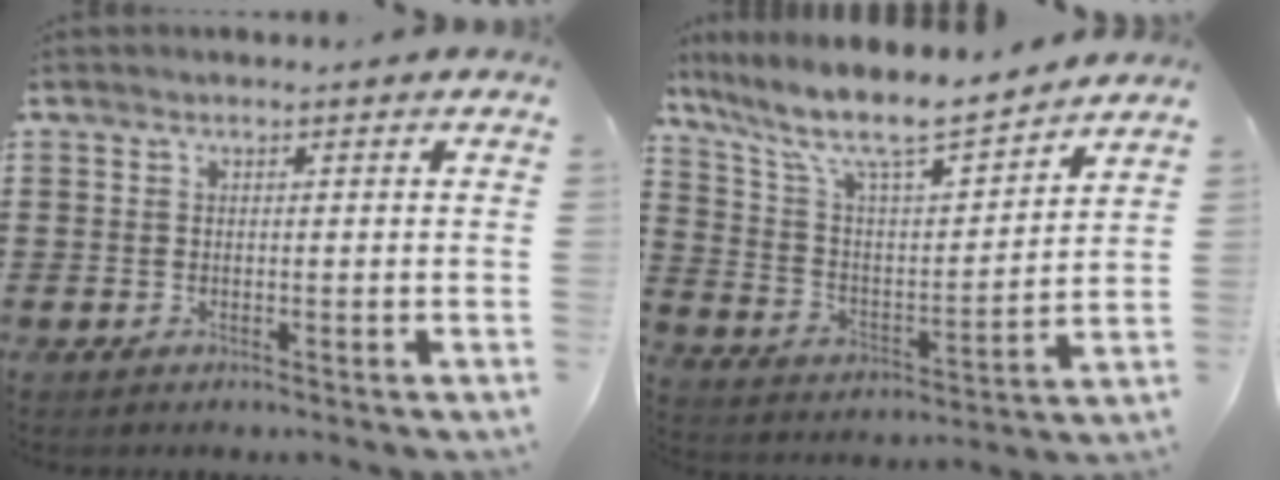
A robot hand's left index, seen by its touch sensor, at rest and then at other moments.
{"total": 9.9, "force": [8.2, 1.9, 5.1], "torque": [-0.136, -0.052, 0.138]}